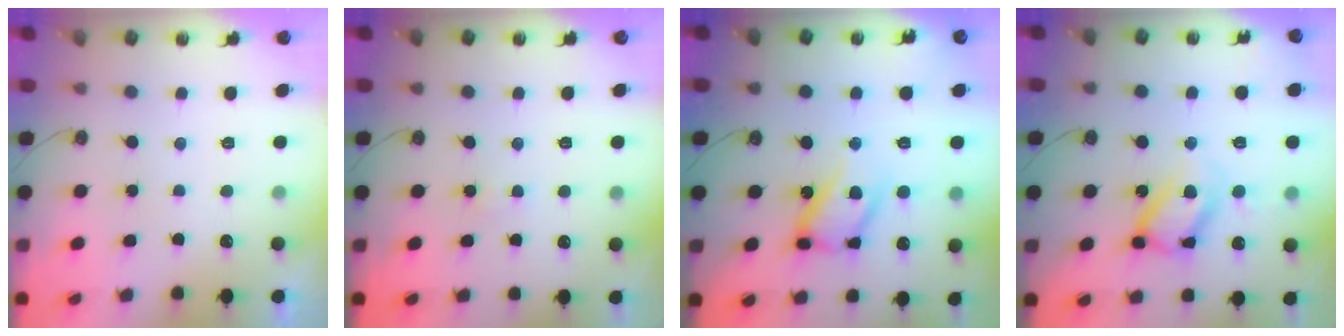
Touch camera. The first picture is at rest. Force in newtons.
{"total": 1.9, "press": 1.9, "slide": 0.2}
{"total": 15.3, "press": 15.2, "slide": 1.5}
{"total": 14.8, "press": 14.7, "slide": 1.3}